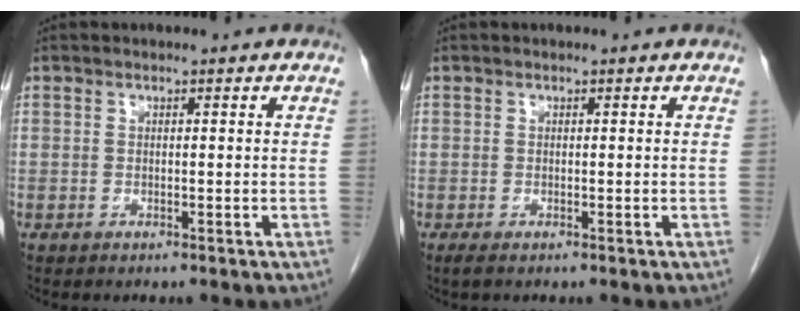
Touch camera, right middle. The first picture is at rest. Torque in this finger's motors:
{"motor_torque": [0.58, 0.06, 0.01, -0.01]}